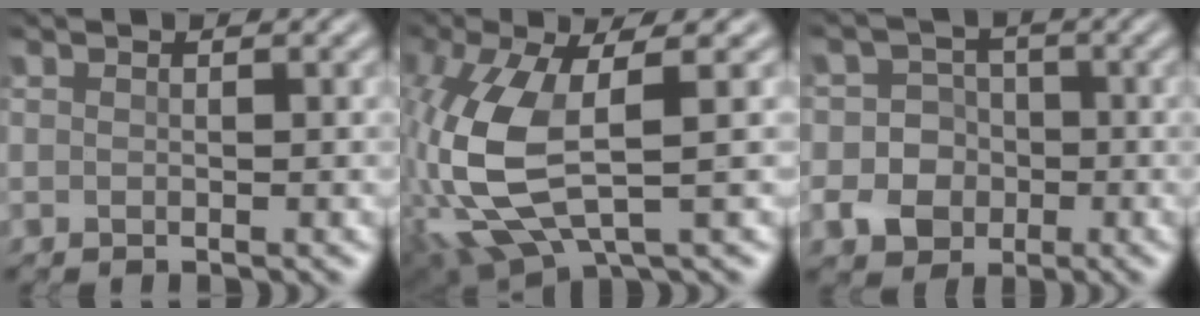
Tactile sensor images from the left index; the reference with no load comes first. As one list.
[{"total": 10.2, "force": [-0.6, 4.3, 9.3], "torque": [-0.242, -0.022, -0.003]}, {"total": 6.2, "force": [-1.6, 5.8, 1.8], "torque": [-0.028, 0.012, -0.049]}]